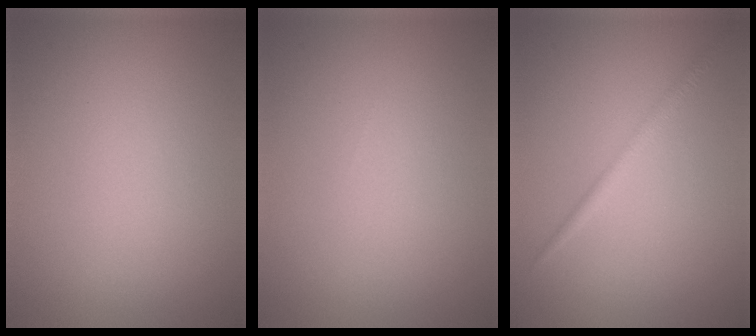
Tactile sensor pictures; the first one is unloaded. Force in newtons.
{"total": 0.0}
{"total": 1.5, "press": 1.5, "slide": 0.1}